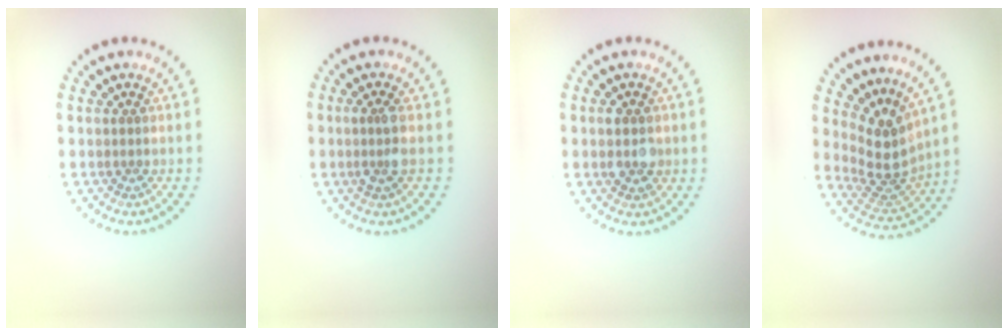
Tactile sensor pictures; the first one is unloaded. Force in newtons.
{"total": 1.8, "press": 1.5, "slide": 1.0}
{"total": 2.2, "press": 2.2, "slide": 0.2}
{"total": 3.9, "press": 3.0, "slide": 2.5}